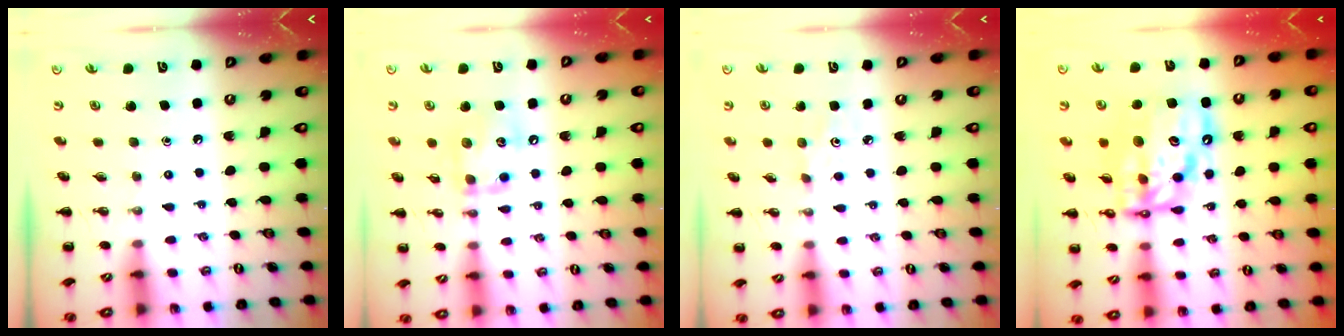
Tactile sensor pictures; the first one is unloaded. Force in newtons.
{"total": 11.7, "press": 11.6, "slide": 1.5}
{"total": 1.8, "press": 1.7, "slide": 0.6}
{"total": 15.5, "press": 15.0, "slide": 3.9}